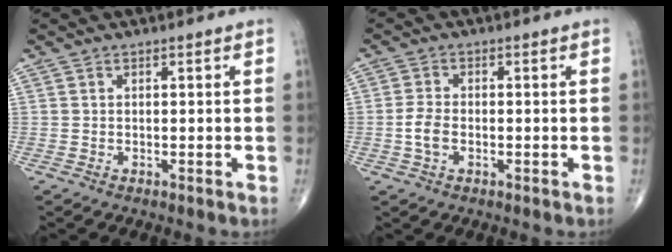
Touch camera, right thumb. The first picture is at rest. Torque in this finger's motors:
{"motor_torque": [-0.04, -0.23, 0.64, 0.17, 0.16]}